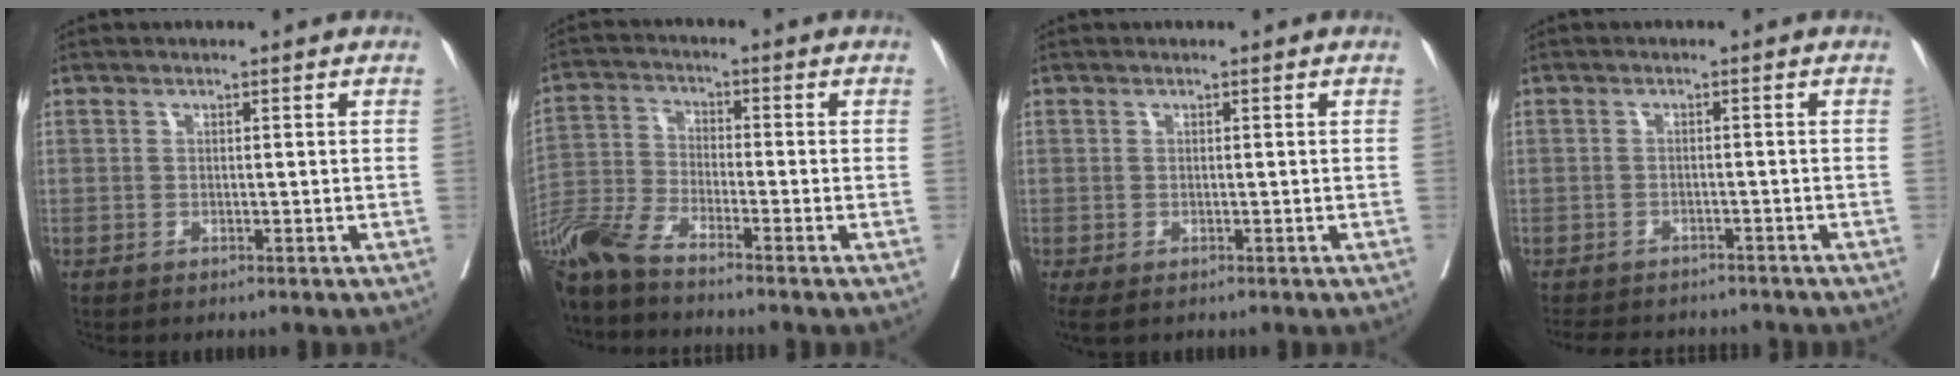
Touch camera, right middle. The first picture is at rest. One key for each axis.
{"total": 9.1, "fx": -7.7, "fy": 0.1, "fz": 4.8, "tx": -0.110, "ty": -0.026, "tz": -0.160}
{"total": 2.5, "fx": -1.4, "fy": 1.4, "fz": 1.5, "tx": -0.028, "ty": -0.009, "tz": -0.020}
{"total": 9.5, "fx": -8.6, "fy": 3.3, "fz": 2.5, "tx": -0.041, "ty": 0.002, "tz": -0.108}